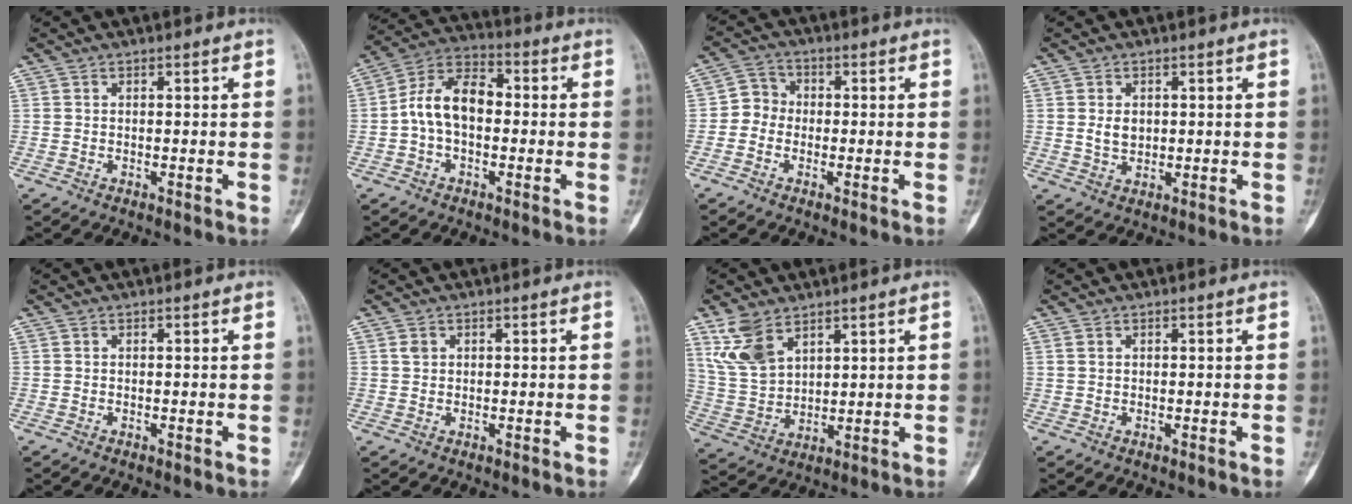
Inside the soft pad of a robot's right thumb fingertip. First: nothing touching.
{"total": 10.9, "force": [-0.6, 7.0, 8.3], "torque": [-0.136, 0.037, -0.023]}
{"total": 4.4, "force": [-0.9, 4.0, 1.7], "torque": [-0.006, 0.013, -0.032]}
{"total": 3.2, "force": [0.5, 2.4, 2.2], "torque": [-0.024, -0.004, 0.013]}
{"total": 0.0}
{"total": 1.4, "force": [0.5, 1.1, 0.7], "torque": [-0.007, 0.001, 0.010]}
{"total": 9.3, "force": [5.8, 5.1, 5.2], "torque": [-0.096, -0.020, 0.131]}
{"total": 0.8, "force": [0.4, 0.6, 0.4], "torque": [-0.008, 0.004, 0.010]}